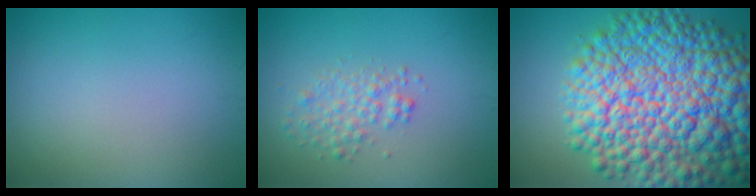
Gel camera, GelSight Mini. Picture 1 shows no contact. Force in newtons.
{"total": 2.0, "press": 2.0, "slide": 0.1}
{"total": 16.8, "press": 16.8, "slide": 0.6}